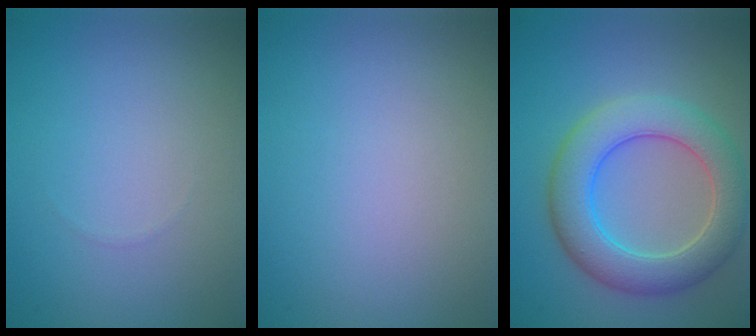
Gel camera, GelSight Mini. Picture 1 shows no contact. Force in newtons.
{"total": 0.0}
{"total": 6.7, "press": 6.7, "slide": 0.5}